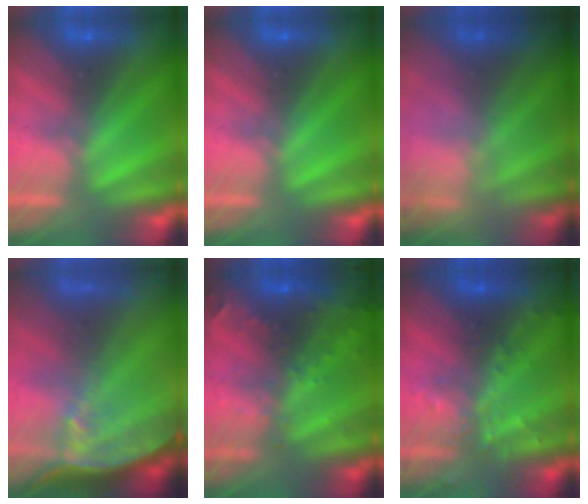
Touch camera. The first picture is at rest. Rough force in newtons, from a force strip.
{"total": 0.0}
{"total": 7.7}
{"total": 7.6}
{"total": 8.8}
{"total": 2.8}